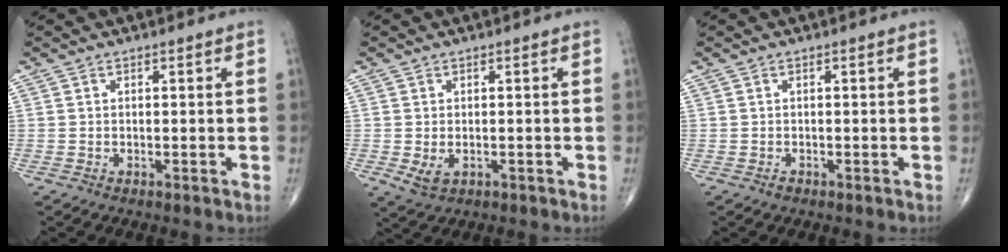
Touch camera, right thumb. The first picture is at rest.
{"total": 3.0, "force": [-0.6, 2.0, 2.2], "torque": [-0.040, -0.007, -0.002]}
{"total": 0.5, "force": [-0.3, 0.4, 0.2], "torque": [0.000, 0.001, -0.006]}